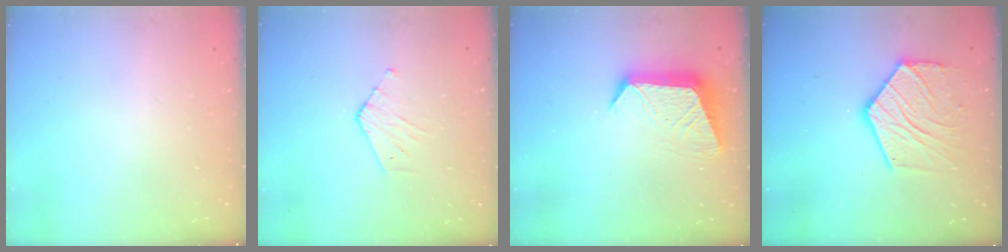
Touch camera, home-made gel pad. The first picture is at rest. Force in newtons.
{"total": 3.0, "press": 3.0, "slide": 0.3}
{"total": 11.4, "press": 11.4, "slide": 1.0}
{"total": 14.8, "press": 14.8, "slide": 0.8}